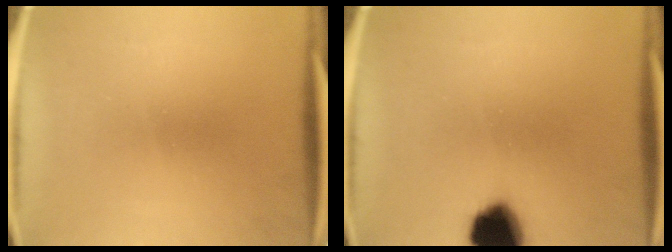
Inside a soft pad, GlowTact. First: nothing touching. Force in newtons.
{"total": 12.6}